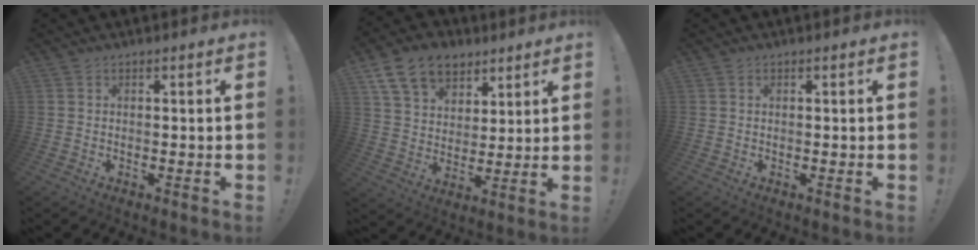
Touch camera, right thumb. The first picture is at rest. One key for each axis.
{"total": 14.7, "fx": 8.5, "fy": 10.1, "fz": 6.5, "tx": -0.101, "ty": -0.046, "tz": 0.162}
{"total": 0.0}